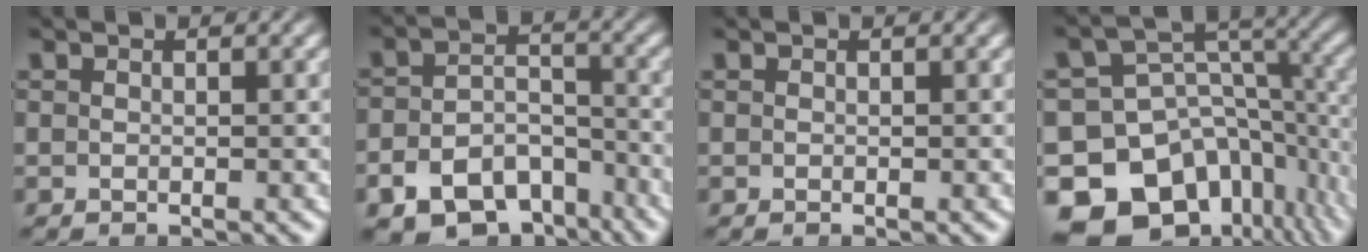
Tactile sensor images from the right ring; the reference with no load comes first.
{"total": 9.6, "force": [-6.5, 6.0, 3.8], "torque": [-0.050, -0.028, -0.098]}
{"total": 0.0}
{"total": 18.0, "force": [-6.3, 14.1, 9.4], "torque": [-0.177, -0.071, -0.092]}